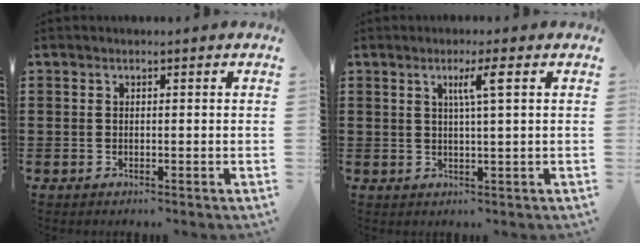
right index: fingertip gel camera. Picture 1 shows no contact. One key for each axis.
{"total": 3.6, "fx": 1.2, "fy": -0.2, "fz": 3.4, "tx": -0.067, "ty": -0.001, "tz": 0.016}